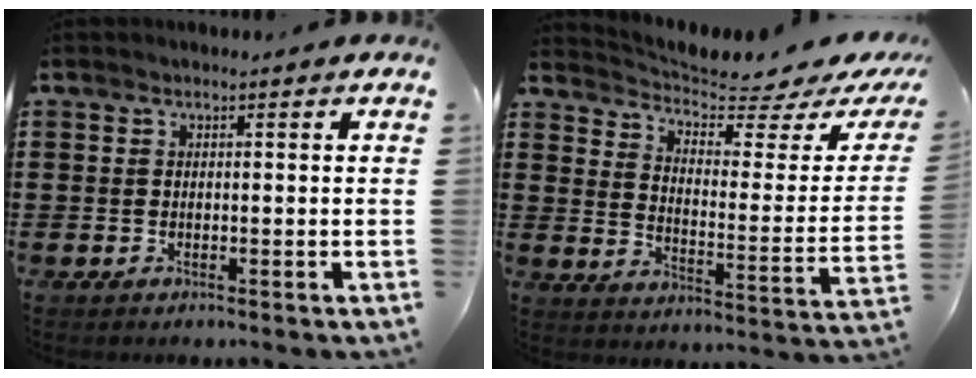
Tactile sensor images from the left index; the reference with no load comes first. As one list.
[{"total": 3.9, "force": [3.4, 0.5, 1.9], "torque": [-0.051, -0.036, 0.050]}]